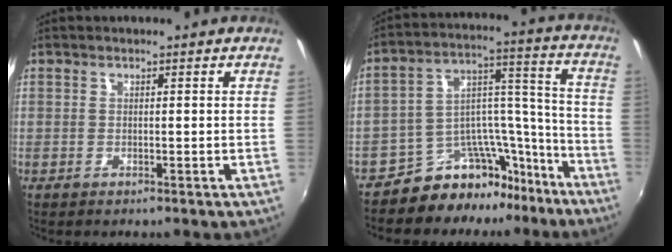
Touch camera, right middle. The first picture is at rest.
{"total": 13.7, "force": [-11.7, 6.4, 3.4], "torque": [-0.044, 0.078, -0.172]}